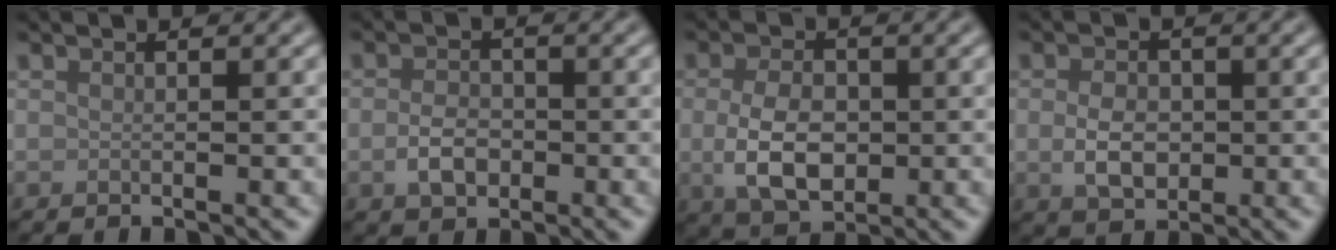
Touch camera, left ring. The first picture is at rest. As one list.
[{"total": 2.7, "force": [-0.7, 1.9, 1.8], "torque": [-0.035, 0.000, -0.019]}, {"total": 5.2, "force": [-0.4, 3.4, 3.9], "torque": [-0.082, -0.007, -0.007]}, {"total": 3.3, "force": [-0.3, 2.3, 2.3], "torque": [-0.047, -0.002, -0.008]}]